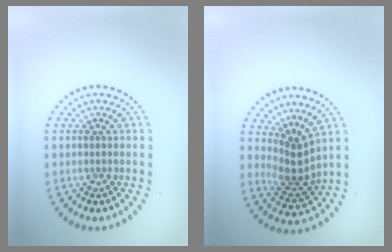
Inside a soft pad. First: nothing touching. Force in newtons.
{"total": 3.0, "press": 2.0, "slide": 2.3}